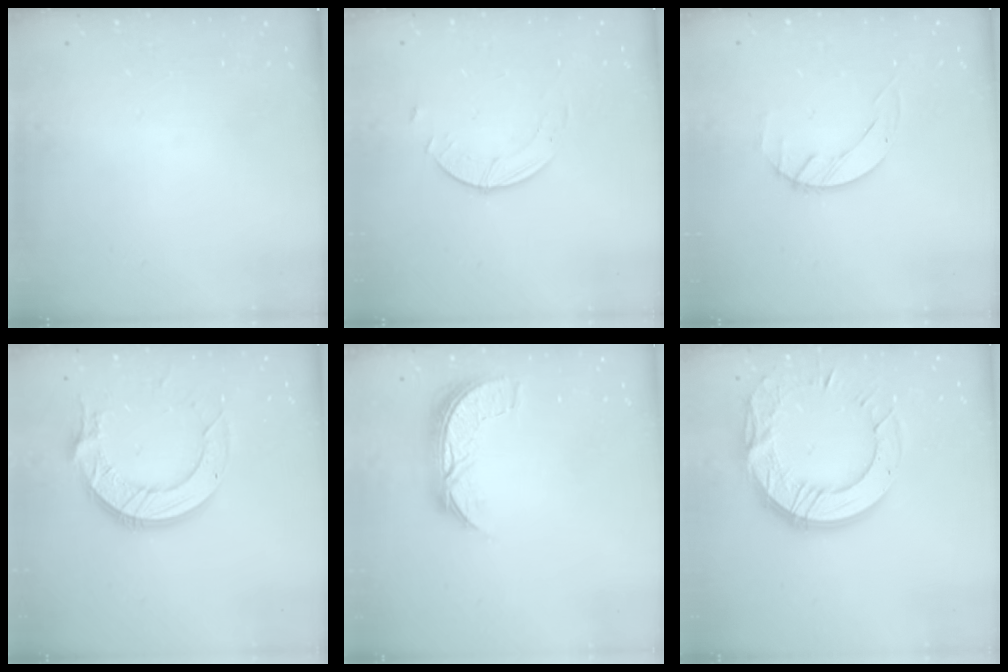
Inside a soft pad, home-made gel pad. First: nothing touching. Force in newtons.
{"total": 2.5, "press": 2.5, "slide": 0.3}
{"total": 2.0, "press": 2.0, "slide": 0.3}
{"total": 13.5, "press": 13.4, "slide": 1.6}
{"total": 8.2, "press": 8.1, "slide": 0.6}
{"total": 18.4, "press": 18.3, "slide": 1.1}